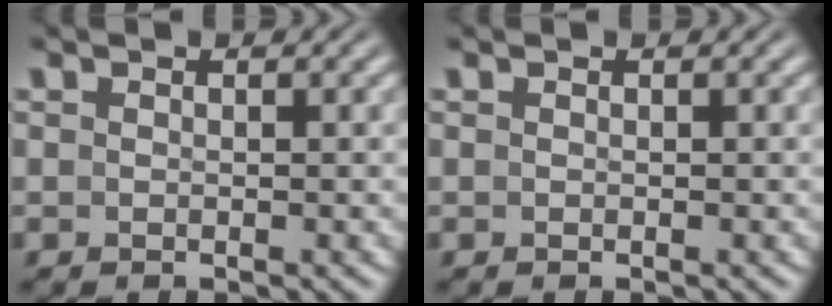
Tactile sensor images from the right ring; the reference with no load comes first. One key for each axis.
{"total": 0.0}